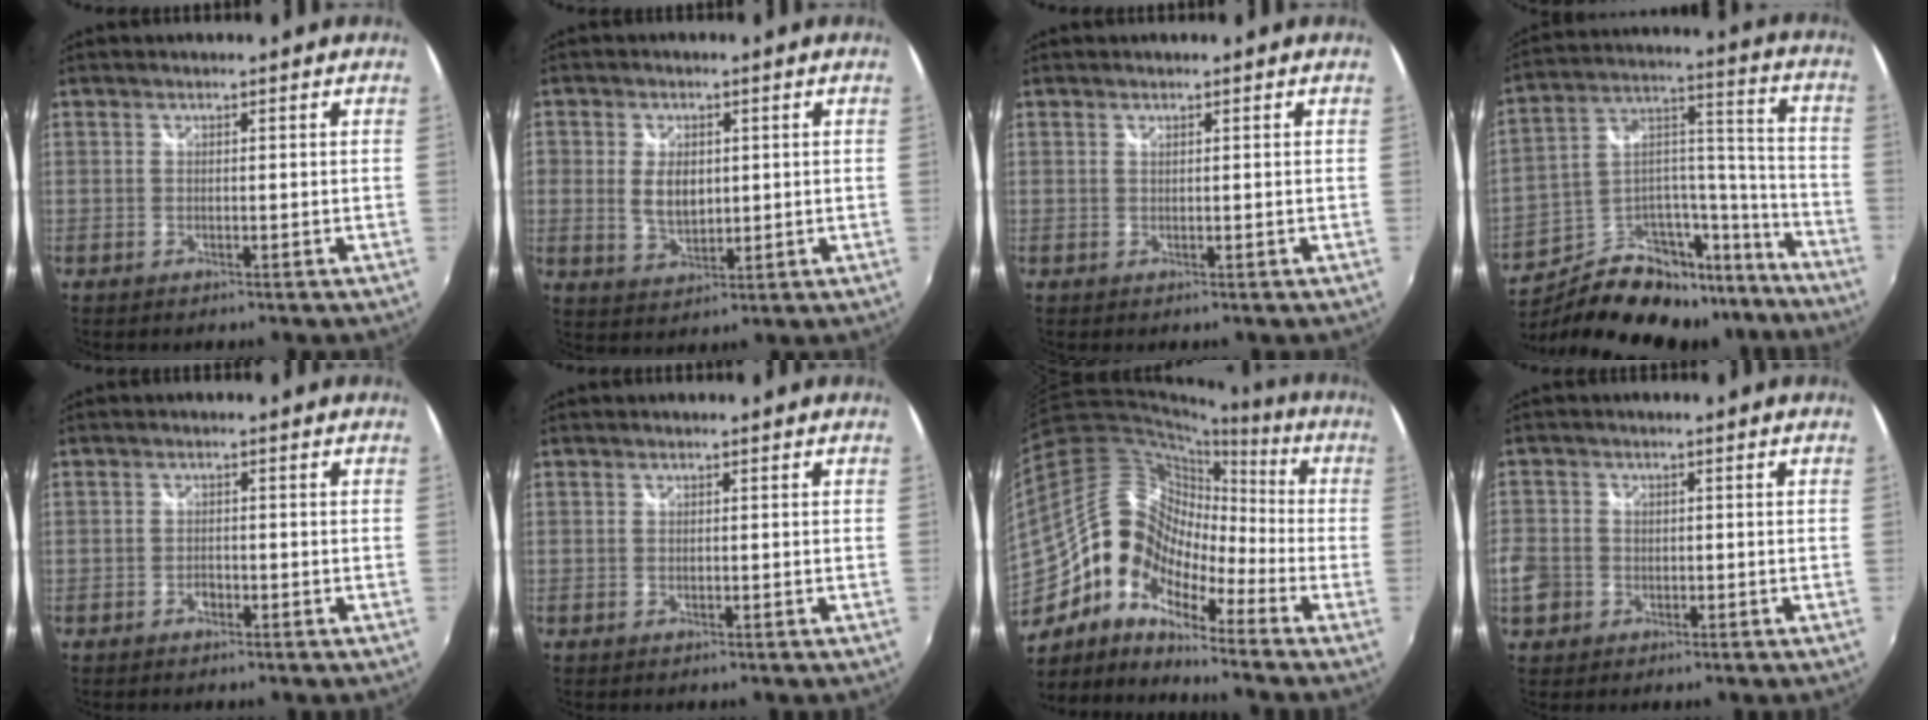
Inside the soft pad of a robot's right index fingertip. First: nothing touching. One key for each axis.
{"total": 5.8, "fx": 0.5, "fy": 4.0, "fz": 4.2, "tx": -0.083, "ty": 0.000, "tz": 0.013}
{"total": 0.0}
{"total": 23.0, "fx": -16.4, "fy": 12.8, "fz": 9.9, "tx": -0.188, "ty": 0.074, "tz": -0.236}
{"total": 1.4, "fx": -0.9, "fy": 0.9, "fz": 0.6, "tx": -0.012, "ty": 0.001, "tz": -0.014}
{"total": 0.0}
{"total": 17.5, "fx": -9.2, "fy": 11.2, "fz": 9.8, "tx": -0.193, "ty": 0.004, "tz": -0.197}
{"total": 7.2, "fx": -1.8, "fy": 6.6, "fz": 2.4, "tx": -0.077, "ty": 0.011, "tz": -0.033}